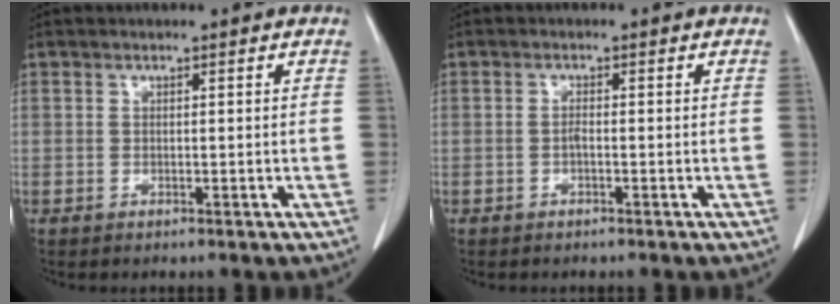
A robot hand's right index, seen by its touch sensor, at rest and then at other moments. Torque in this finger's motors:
{"motor_torque": [0.24, -0.15, 0.14, 0.04]}